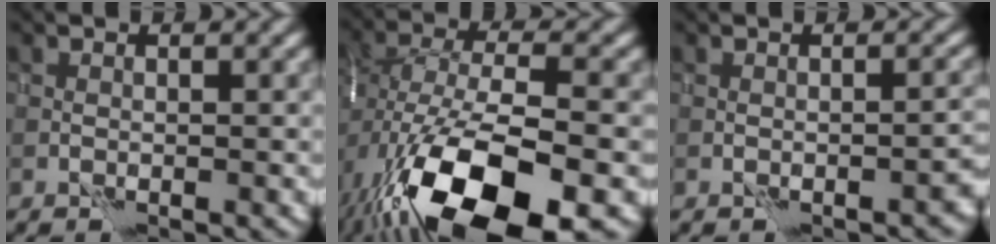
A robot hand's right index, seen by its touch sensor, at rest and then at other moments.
{"total": 16.2, "force": [-7.3, 7.6, 12.3], "torque": [-0.237, -0.036, -0.115]}
{"total": 2.2, "force": [-1.2, 1.0, 1.5], "torque": [-0.017, -0.004, -0.017]}